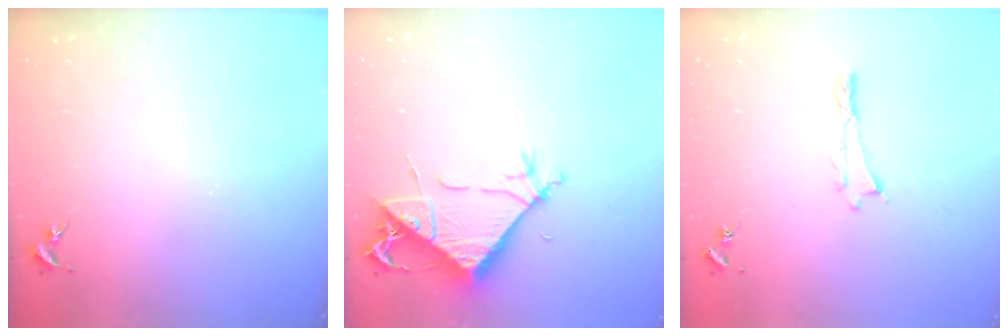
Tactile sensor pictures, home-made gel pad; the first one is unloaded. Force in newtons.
{"total": 7.7, "press": 7.6, "slide": 1.1}
{"total": 0.0}